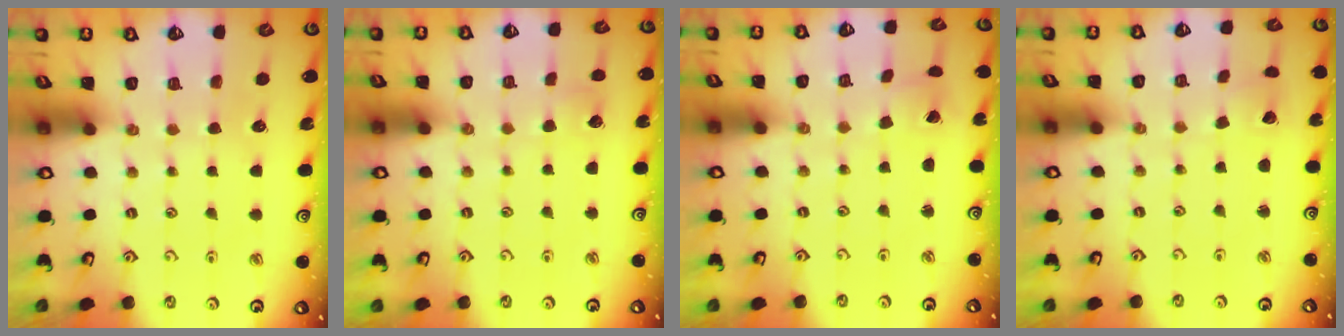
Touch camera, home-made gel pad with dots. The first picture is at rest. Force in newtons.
{"total": 2.7, "press": 2.7, "slide": 0.3}
{"total": 0.7, "press": 0.7, "slide": 0.1}
{"total": 1.5, "press": 1.5, "slide": 0.0}